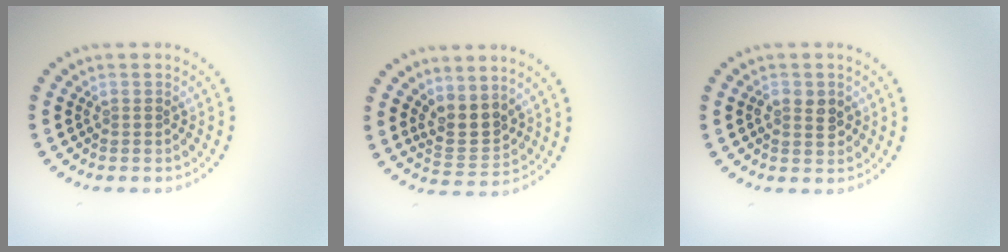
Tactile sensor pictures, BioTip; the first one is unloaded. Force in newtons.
{"total": 3.2, "press": 2.8, "slide": 1.5}
{"total": 2.1, "press": 2.1, "slide": 0.1}